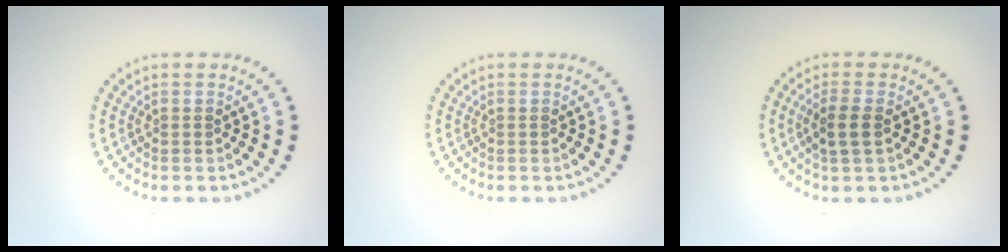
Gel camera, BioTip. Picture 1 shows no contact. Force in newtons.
{"total": 0.0}
{"total": 2.2, "press": 2.1, "slide": 0.6}